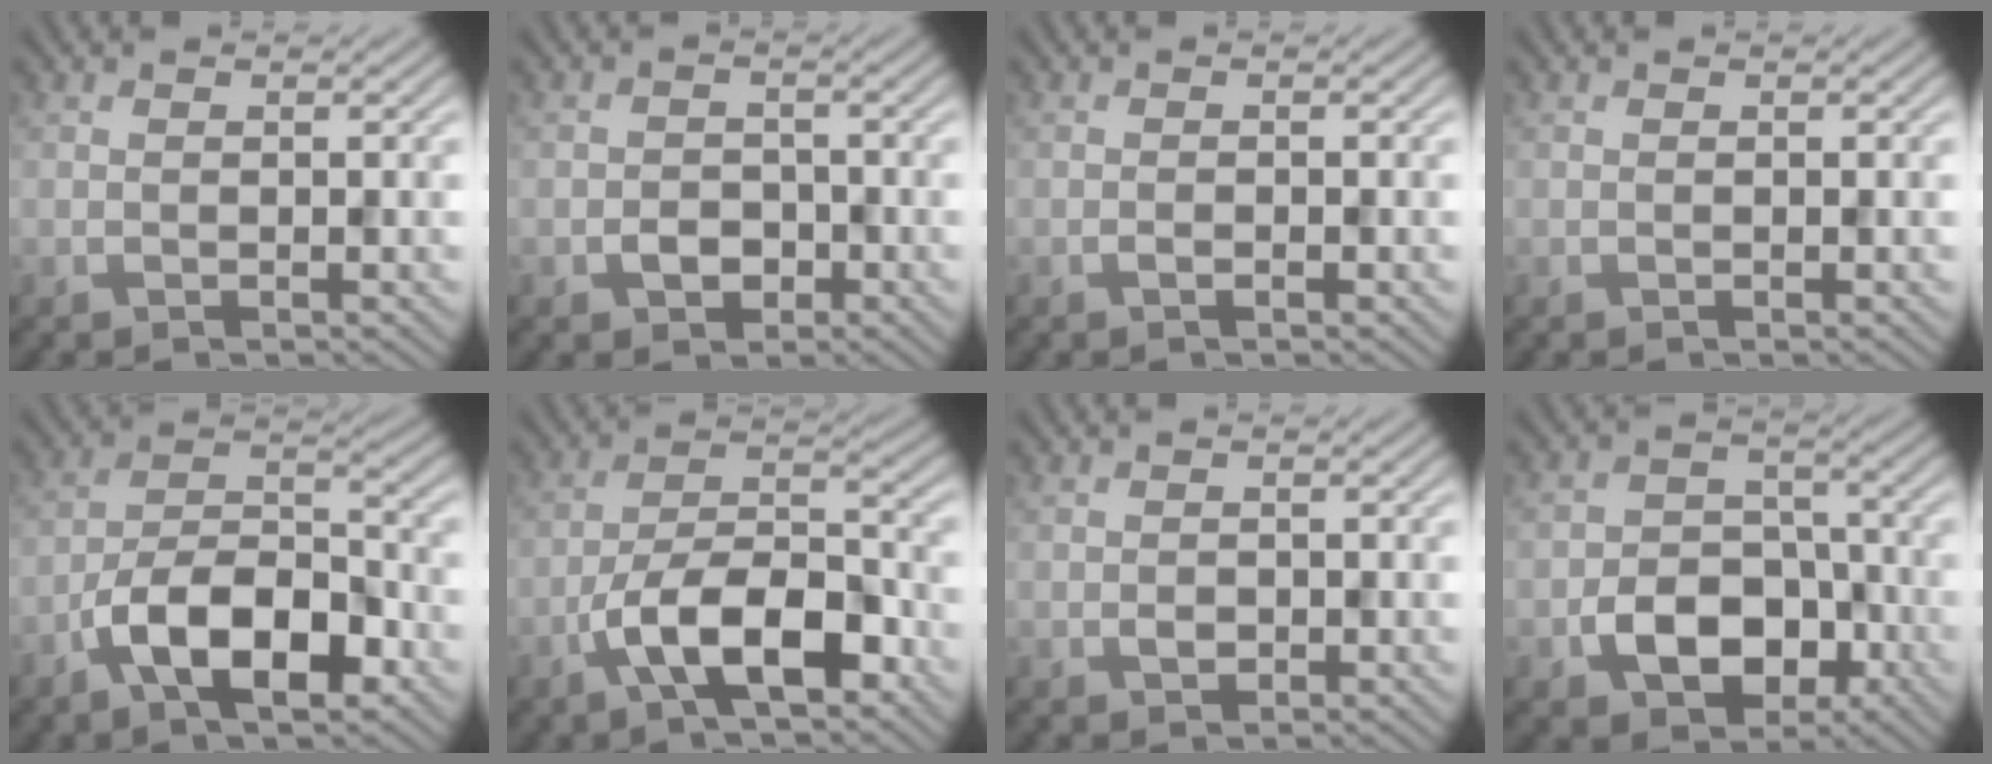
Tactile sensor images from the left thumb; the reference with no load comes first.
{"total": 2.7, "force": [-1.2, 2.1, 1.3], "torque": [-0.020, -0.002, -0.025]}
{"total": 0.7, "force": [-0.4, 0.2, 0.5], "torque": [-0.010, 0.001, -0.007]}
{"total": 0.0}
{"total": 10.8, "force": [-5.3, 5.0, 7.9], "torque": [-0.137, 0.007, -0.113]}
{"total": 10.5, "force": [-5.4, 4.3, 7.9], "torque": [-0.133, 0.006, -0.112]}
{"total": 1.1, "force": [-0.2, 0.9, 0.6], "torque": [-0.009, -0.006, -0.006]}
{"total": 7.8, "force": [-3.3, 5.6, 4.4], "torque": [-0.077, -0.011, -0.058]}